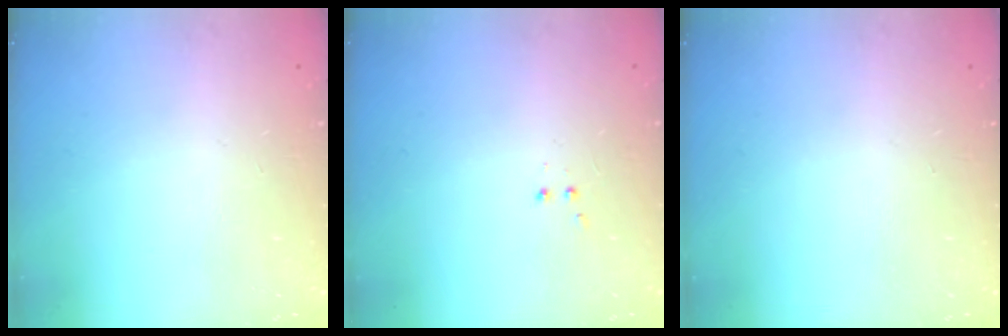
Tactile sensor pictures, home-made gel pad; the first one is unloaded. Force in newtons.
{"total": 2.0, "press": 1.8, "slide": 0.9}
{"total": 0.0}